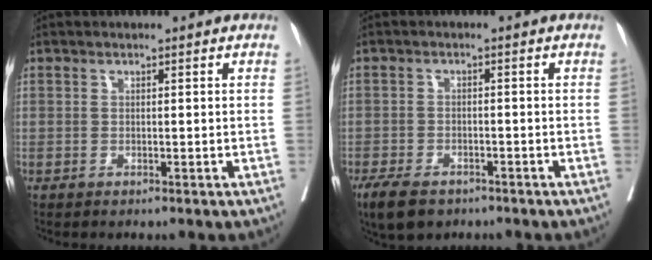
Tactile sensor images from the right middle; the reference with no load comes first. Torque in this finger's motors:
{"motor_torque": [0.78, -0.71, 0.14, 0.08]}